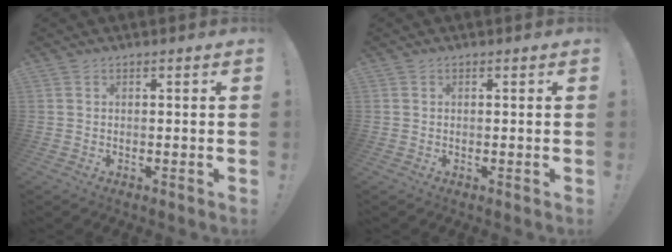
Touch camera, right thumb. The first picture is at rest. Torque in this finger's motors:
{"motor_torque": [0.02, 0.10, 0.03, 0.09, 0.05]}